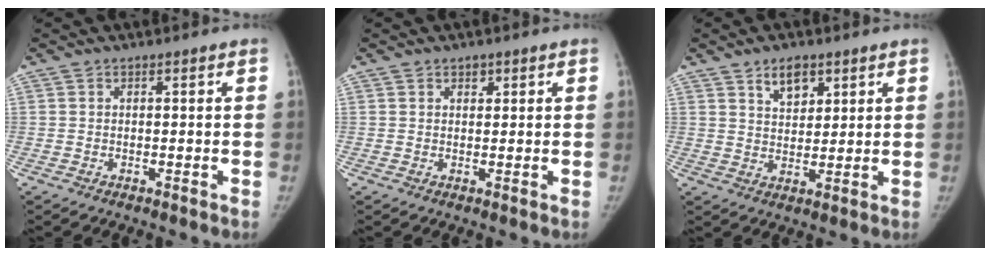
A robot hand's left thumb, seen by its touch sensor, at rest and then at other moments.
{"total": 1.4, "force": [0.9, 0.9, 0.5], "torque": [0.003, -0.005, 0.012]}
{"total": 5.6, "force": [3.4, 3.2, 3.0], "torque": [-0.028, -0.023, 0.060]}